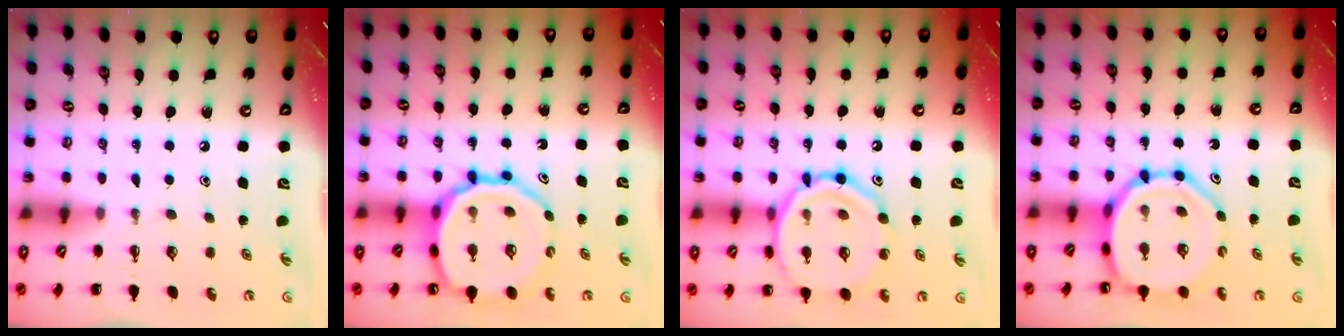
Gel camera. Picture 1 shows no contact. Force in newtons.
{"total": 19.1, "press": 18.8, "slide": 3.5}
{"total": 16.9, "press": 16.8, "slide": 1.9}
{"total": 12.6, "press": 12.1, "slide": 3.5}